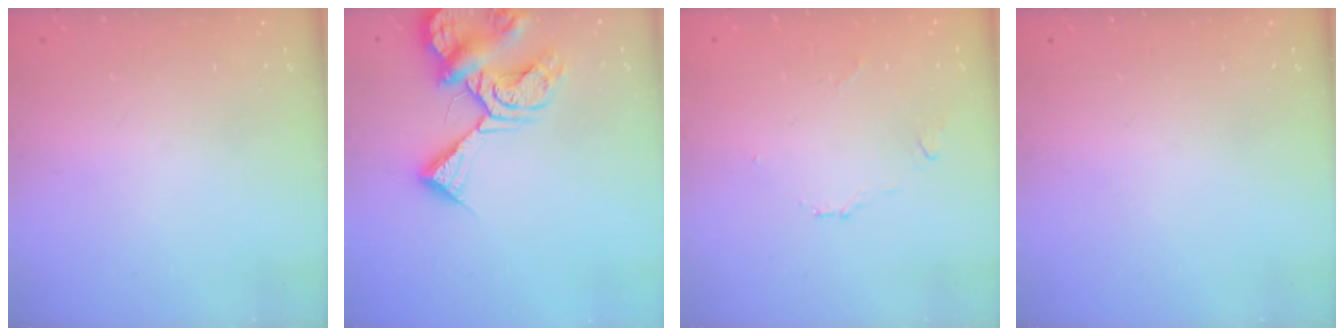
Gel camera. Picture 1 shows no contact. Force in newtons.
{"total": 11.8, "press": 11.7, "slide": 1.4}
{"total": 3.2, "press": 3.2, "slide": 0.6}
{"total": 0.0}